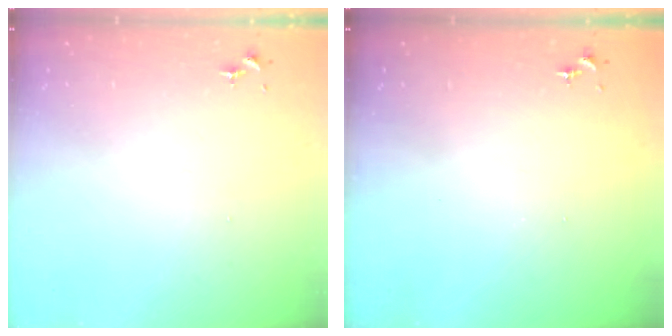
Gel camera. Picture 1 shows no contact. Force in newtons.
{"total": 0.0}